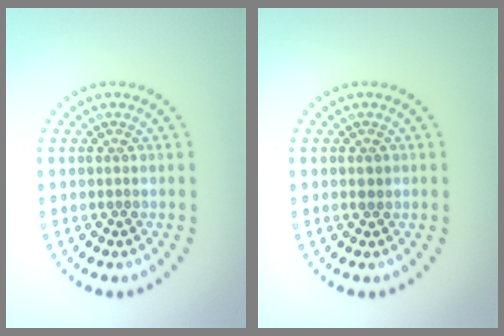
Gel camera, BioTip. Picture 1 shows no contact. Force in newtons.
{"total": 0.7, "press": 0.7, "slide": 0.1}